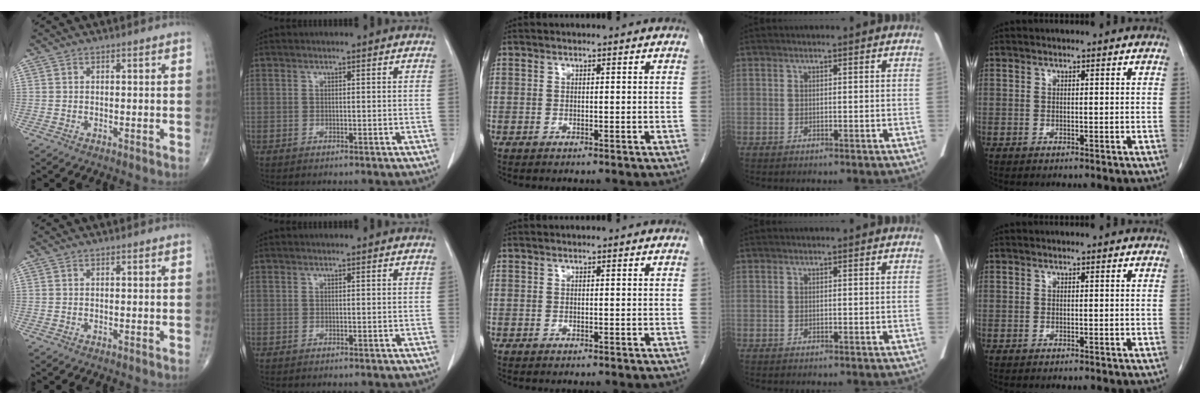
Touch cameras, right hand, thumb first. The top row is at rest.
{}